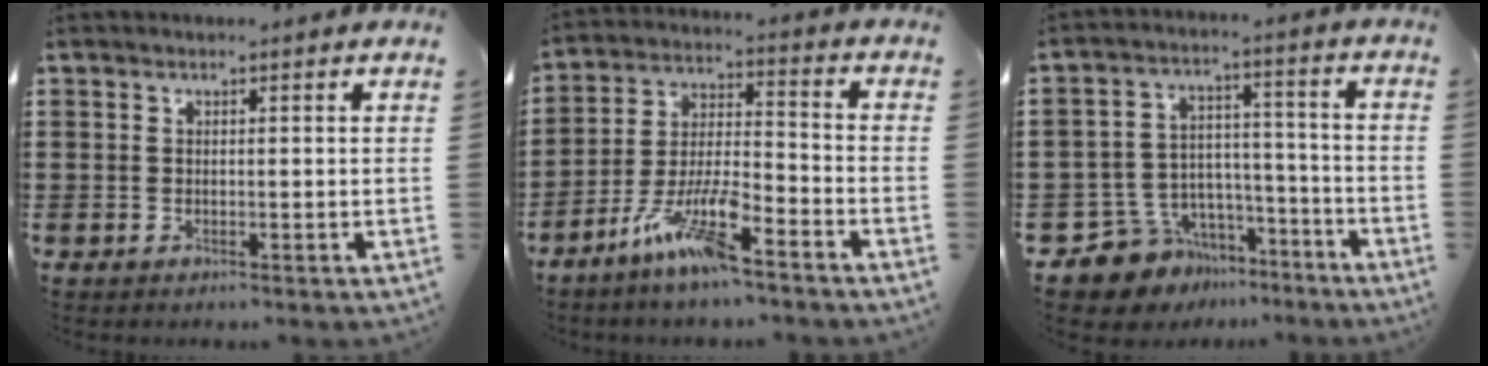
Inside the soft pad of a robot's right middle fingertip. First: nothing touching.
{"total": 9.4, "force": [-6.7, 1.4, 6.4], "torque": [-0.143, -0.004, -0.129]}
{"total": 8.2, "force": [-7.2, 3.9, -0.1], "torque": [-0.019, 0.014, -0.140]}